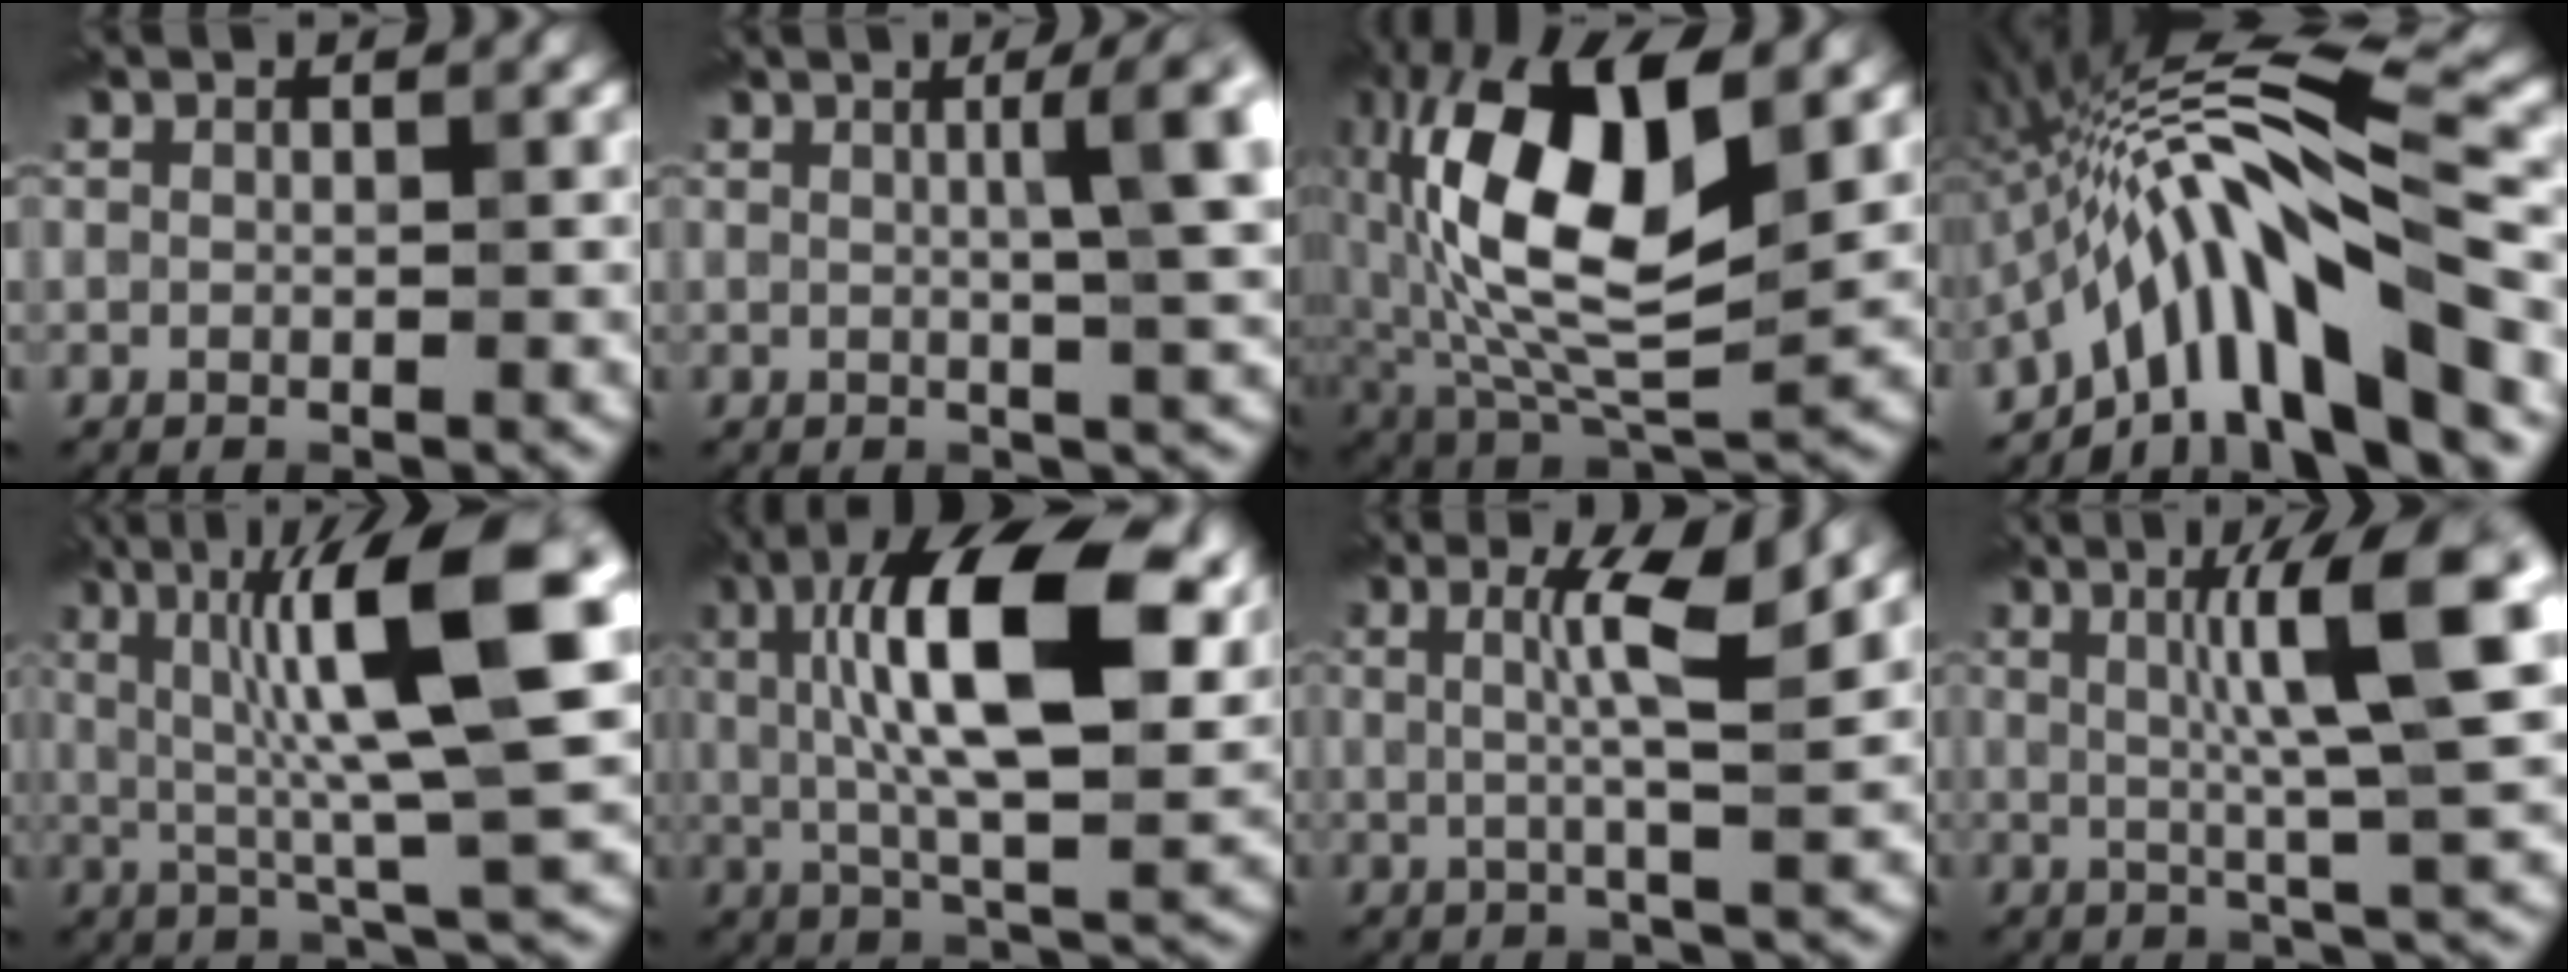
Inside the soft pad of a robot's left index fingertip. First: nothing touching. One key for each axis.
{"total": 5.7, "fx": 1.1, "fy": 1.2, "fz": 5.5, "tx": -0.061, "ty": 0.014, "tz": 0.013}
{"total": 14.8, "fx": 2.3, "fy": 7.4, "fz": 12.6, "tx": -0.249, "ty": 0.004, "tz": 0.041}
{"total": 12.2, "fx": -5.2, "fy": 2.4, "fz": 10.8, "tx": -0.171, "ty": 0.018, "tz": -0.089}
{"total": 12.6, "fx": 2.7, "fy": 2.3, "fz": 12.1, "tx": -0.195, "ty": 0.014, "tz": 0.043}
{"total": 15.0, "fx": 3.5, "fy": 5.6, "fz": 13.4, "tx": -0.225, "ty": 0.015, "tz": 0.048}
{"total": 4.8, "fx": 1.2, "fy": 0.7, "fz": 4.6, "tx": -0.071, "ty": 0.002, "tz": 0.019}
{"total": 9.2, "fx": 1.9, "fy": 1.3, "fz": 8.9, "tx": -0.121, "ty": 0.011, "tz": 0.030}